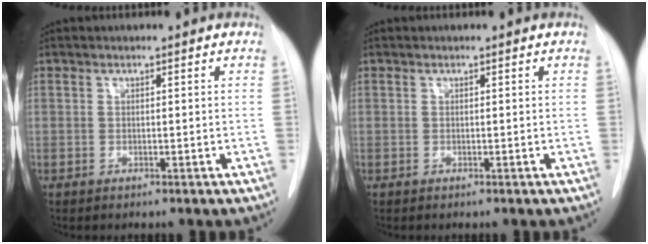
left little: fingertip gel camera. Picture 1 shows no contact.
{"total": 0.0}